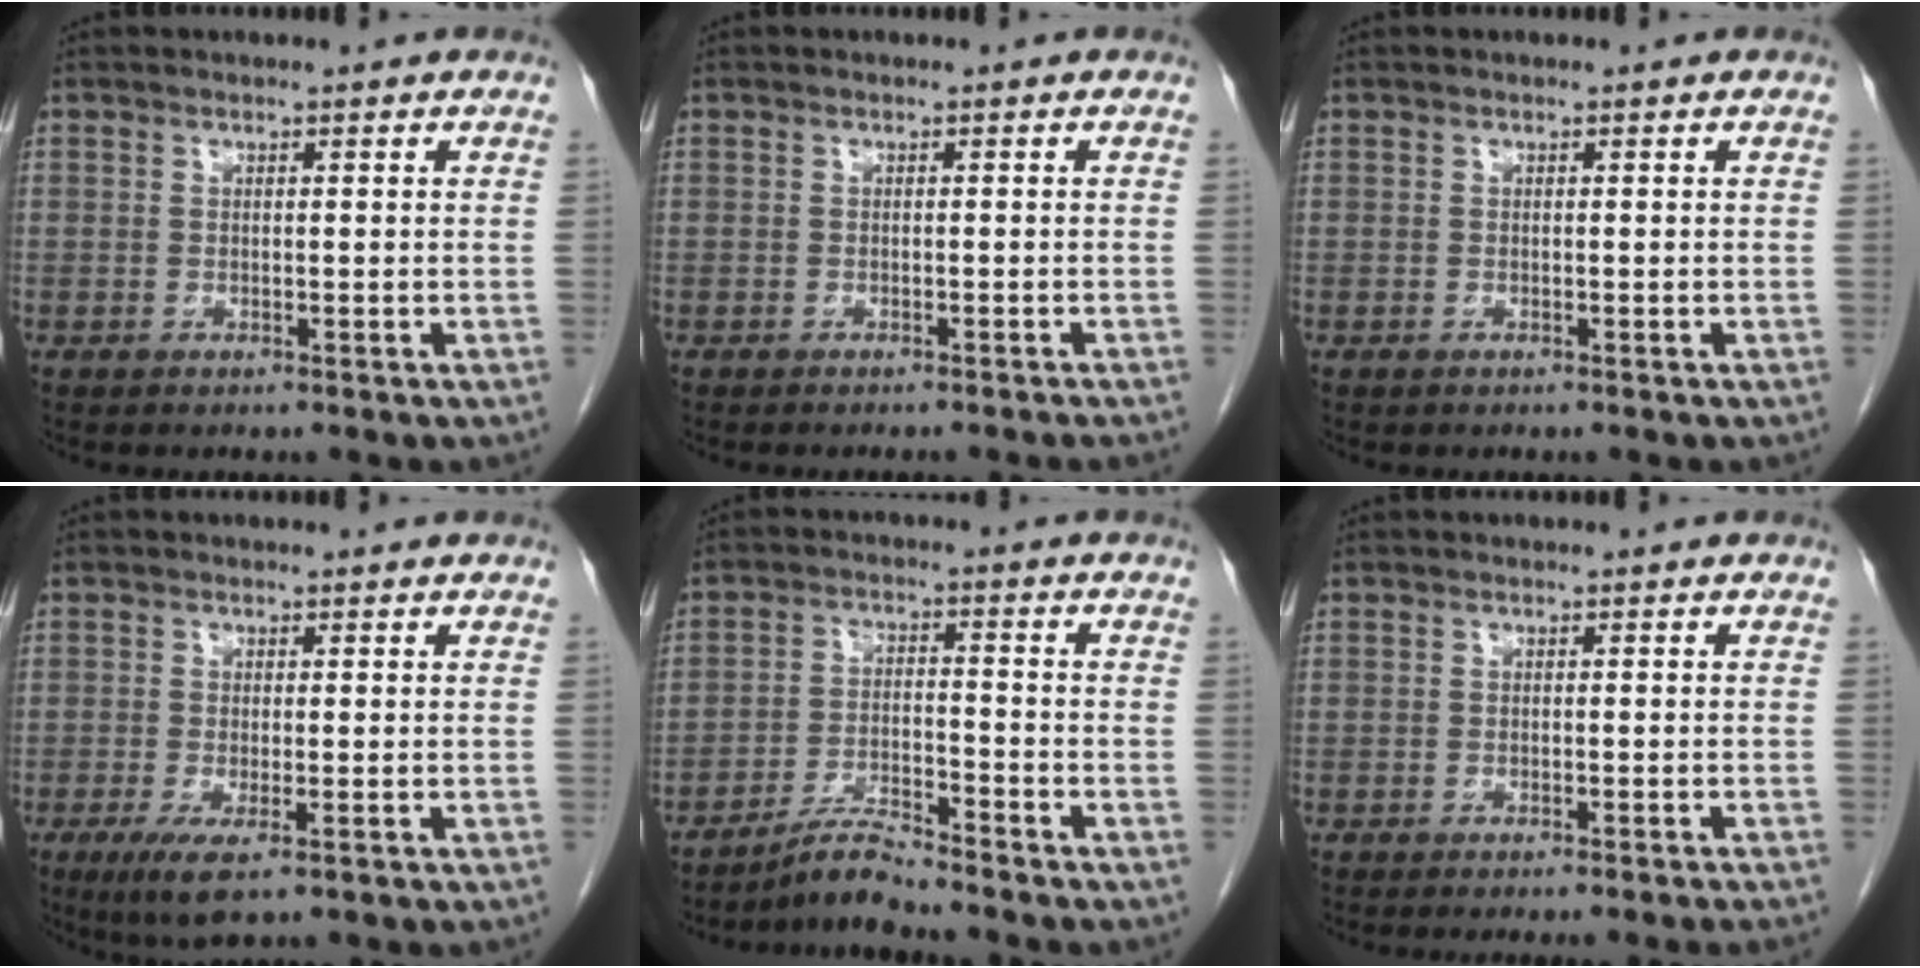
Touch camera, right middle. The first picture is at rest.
{"total": 4.6, "force": [-4.2, -0.3, 1.9], "torque": [-0.018, -0.005, -0.050]}
{"total": 0.0}
{"total": 4.4, "force": [-2.2, 0.8, 3.7], "torque": [-0.069, -0.013, -0.033]}
{"total": 5.0, "force": [-4.8, -0.5, 1.4], "torque": [-0.024, -0.014, -0.090]}
{"total": 6.3, "force": [-5.6, -0.8, 2.8], "torque": [-0.014, -0.013, -0.071]}